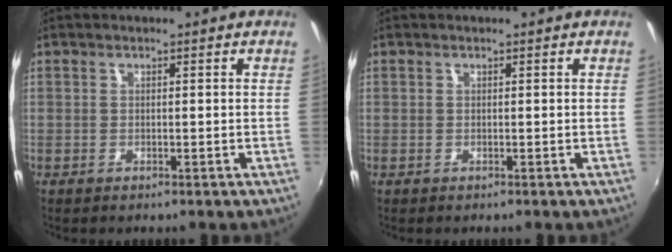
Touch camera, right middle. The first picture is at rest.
{"total": 0.0}